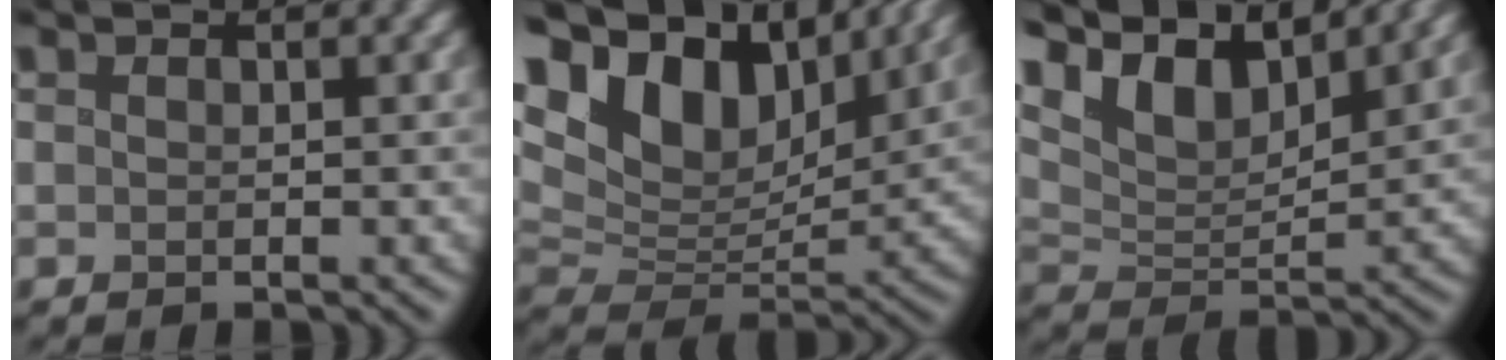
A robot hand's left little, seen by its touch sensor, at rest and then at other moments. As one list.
[{"total": 14.8, "force": [8.8, 8.1, 8.7], "torque": [-0.185, 0.036, 0.141]}, {"total": 9.9, "force": [7.1, 3.7, 5.8], "torque": [-0.123, 0.013, 0.122]}]